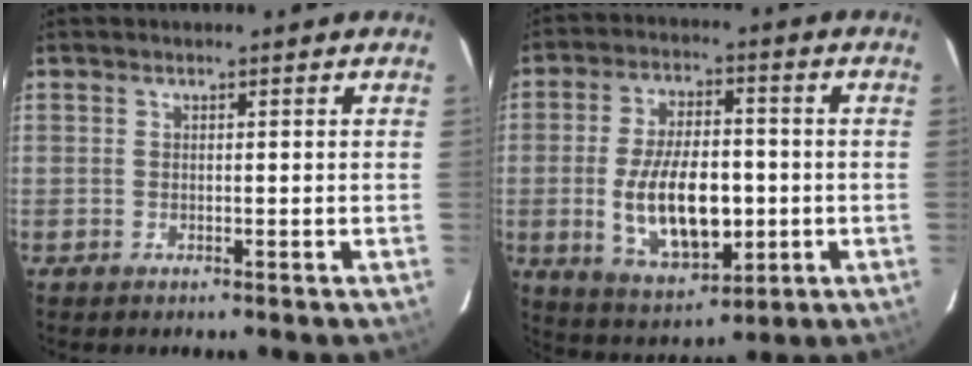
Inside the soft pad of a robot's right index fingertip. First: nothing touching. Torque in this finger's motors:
{"motor_torque": [1.26, -0.88, 0.85, 0.21]}